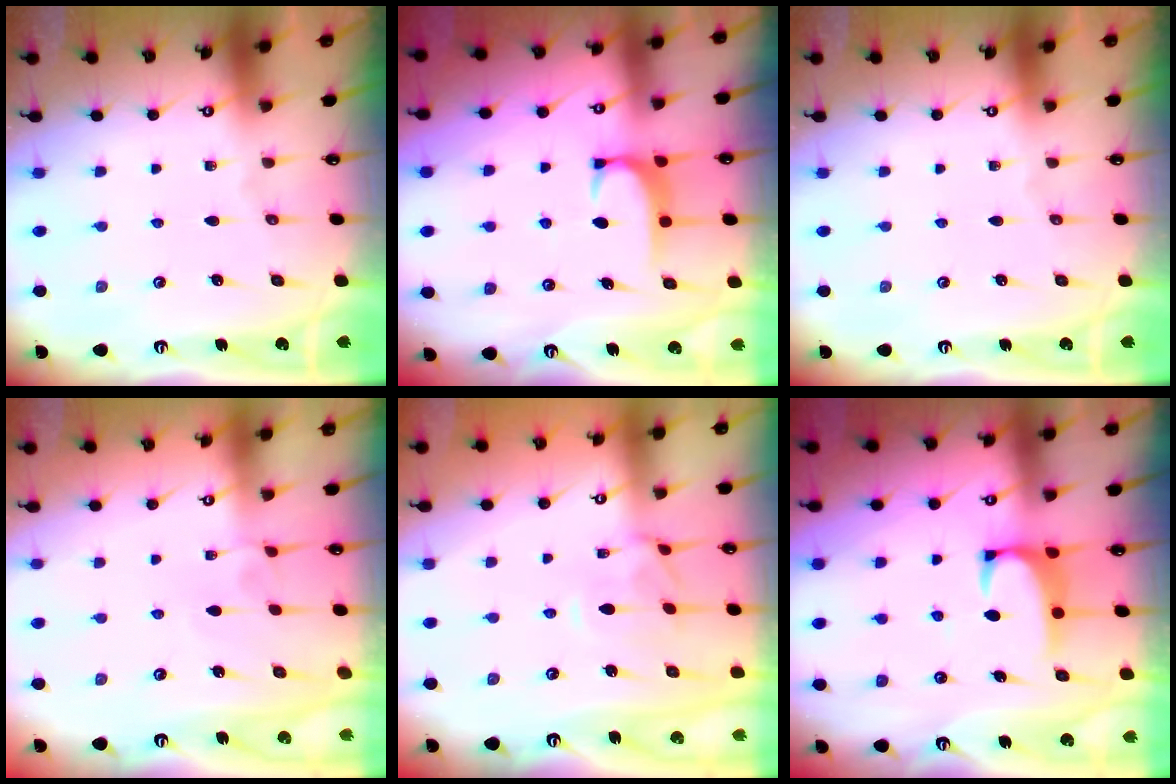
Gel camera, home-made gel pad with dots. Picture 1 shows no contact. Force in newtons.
{"total": 1.6, "press": 1.6, "slide": 0.5}
{"total": 0.0}
{"total": 3.2, "press": 3.2, "slide": 0.2}
{"total": 0.9, "press": 0.5, "slide": 0.7}
{"total": 2.0, "press": 1.9, "slide": 0.7}